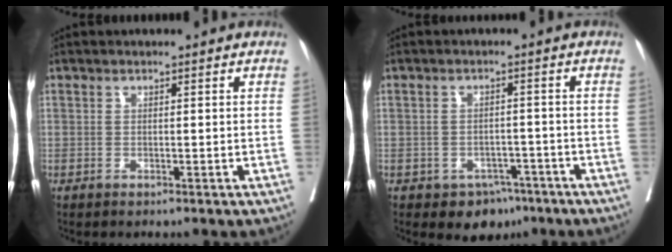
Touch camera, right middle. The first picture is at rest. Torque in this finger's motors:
{"motor_torque": [0.50, -0.48, 0.02, 0.01]}